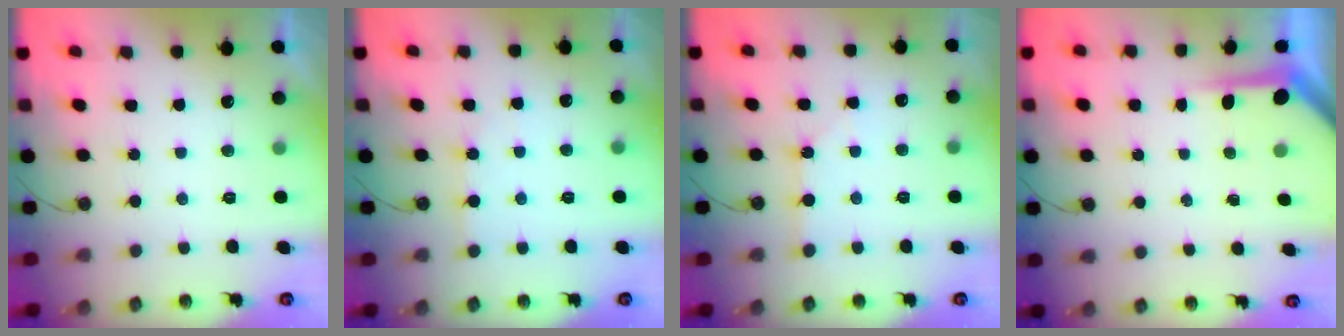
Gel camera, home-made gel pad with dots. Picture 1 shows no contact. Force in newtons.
{"total": 3.9, "press": 3.9, "slide": 0.5}
{"total": 1.1, "press": 1.1, "slide": 0.2}
{"total": 3.9, "press": 3.9, "slide": 0.4}